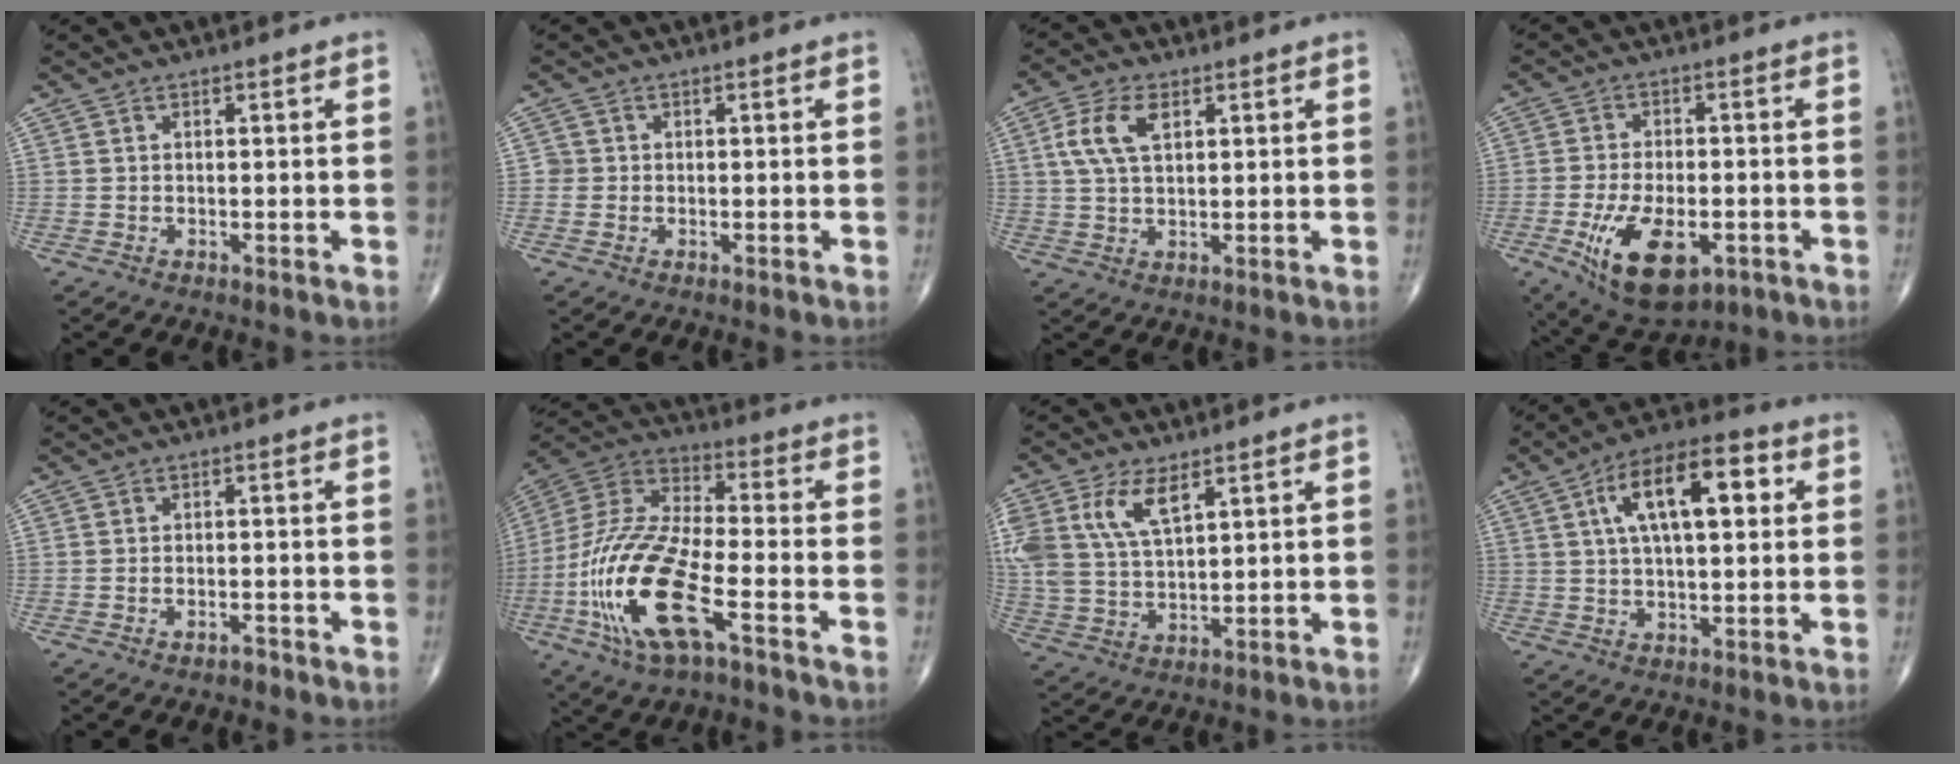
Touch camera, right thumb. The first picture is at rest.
{"total": 1.3, "force": [-0.2, 1.3, 0.0], "torque": [0.009, 0.005, -0.005]}
{"total": 7.2, "force": [2.3, 3.8, 5.7], "torque": [-0.121, 0.005, 0.045]}
{"total": 13.9, "force": [-5.2, 7.1, 10.8], "torque": [-0.177, 0.004, -0.072]}
{"total": 1.3, "force": [-1.1, 0.5, 0.5], "torque": [-0.009, 0.006, -0.016]}
{"total": 20.8, "force": [-7.8, 6.9, 18.0], "torque": [-0.403, 0.022, -0.144]}
{"total": 10.5, "force": [5.0, 5.0, 7.7], "torque": [-0.164, -0.008, 0.107]}
{"total": 14.8, "force": [4.1, 6.4, 12.7], "torque": [-0.196, 0.016, 0.059]}